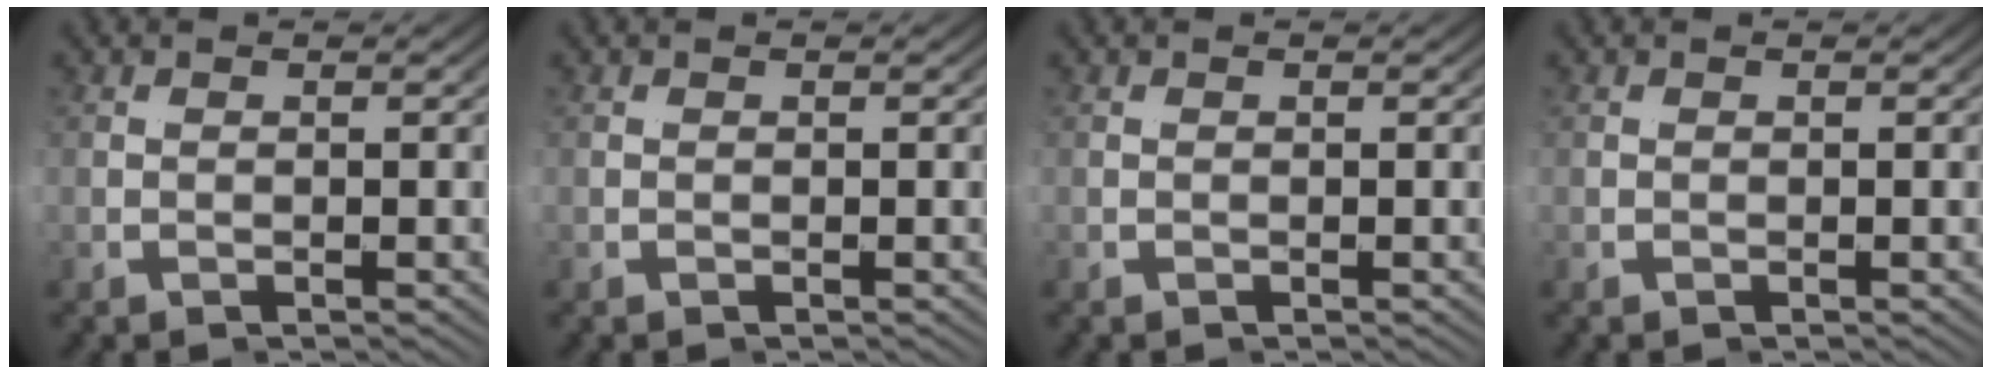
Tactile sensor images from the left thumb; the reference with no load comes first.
{"total": 0.0}
{"total": 0.0}
{"total": 0.0}